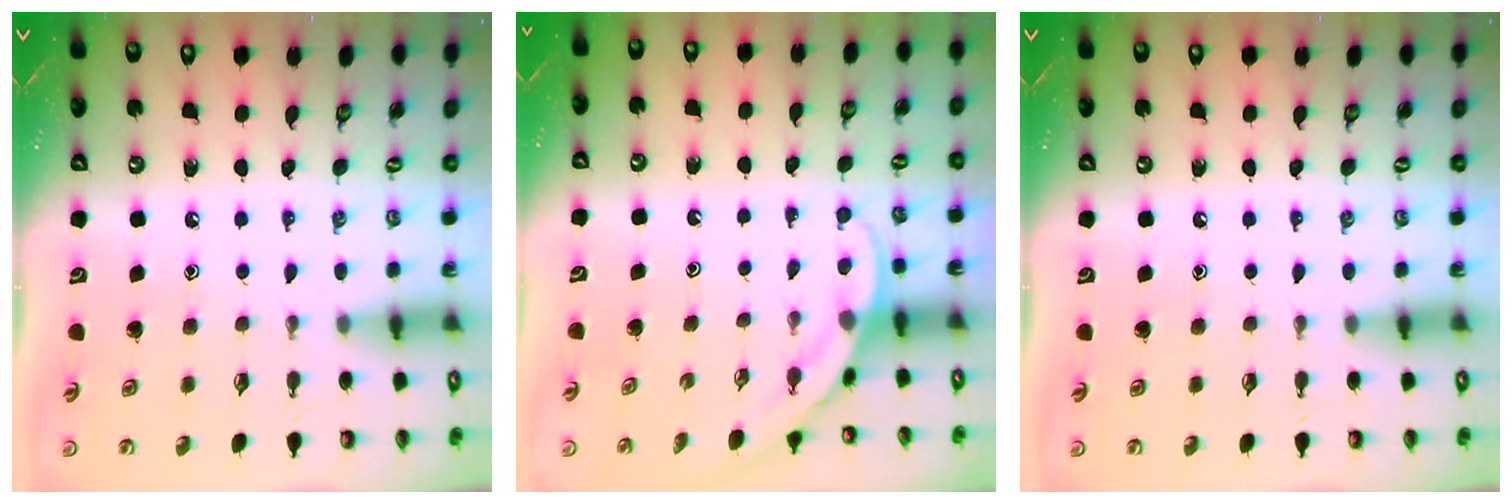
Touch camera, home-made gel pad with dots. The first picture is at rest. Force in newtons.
{"total": 4.2, "press": 4.2, "slide": 0.3}
{"total": 0.0}